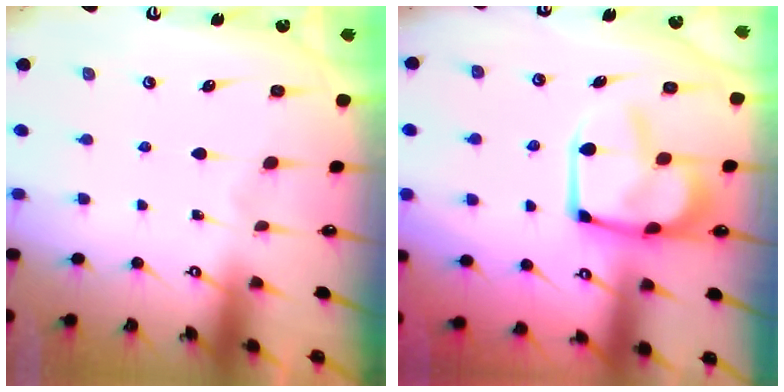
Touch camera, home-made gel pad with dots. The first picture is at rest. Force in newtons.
{"total": 11.1, "press": 11.0, "slide": 1.3}